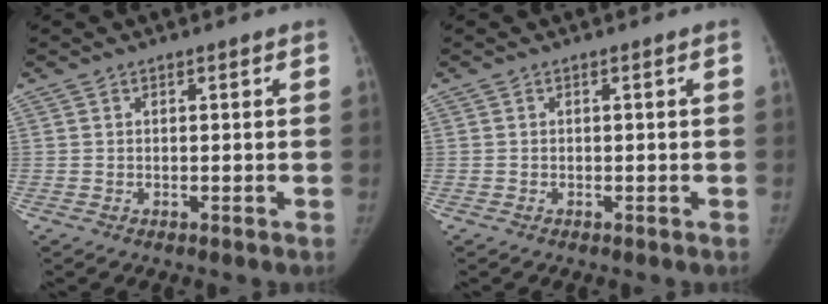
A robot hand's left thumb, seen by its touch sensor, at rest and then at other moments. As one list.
[{"total": 0.0}]